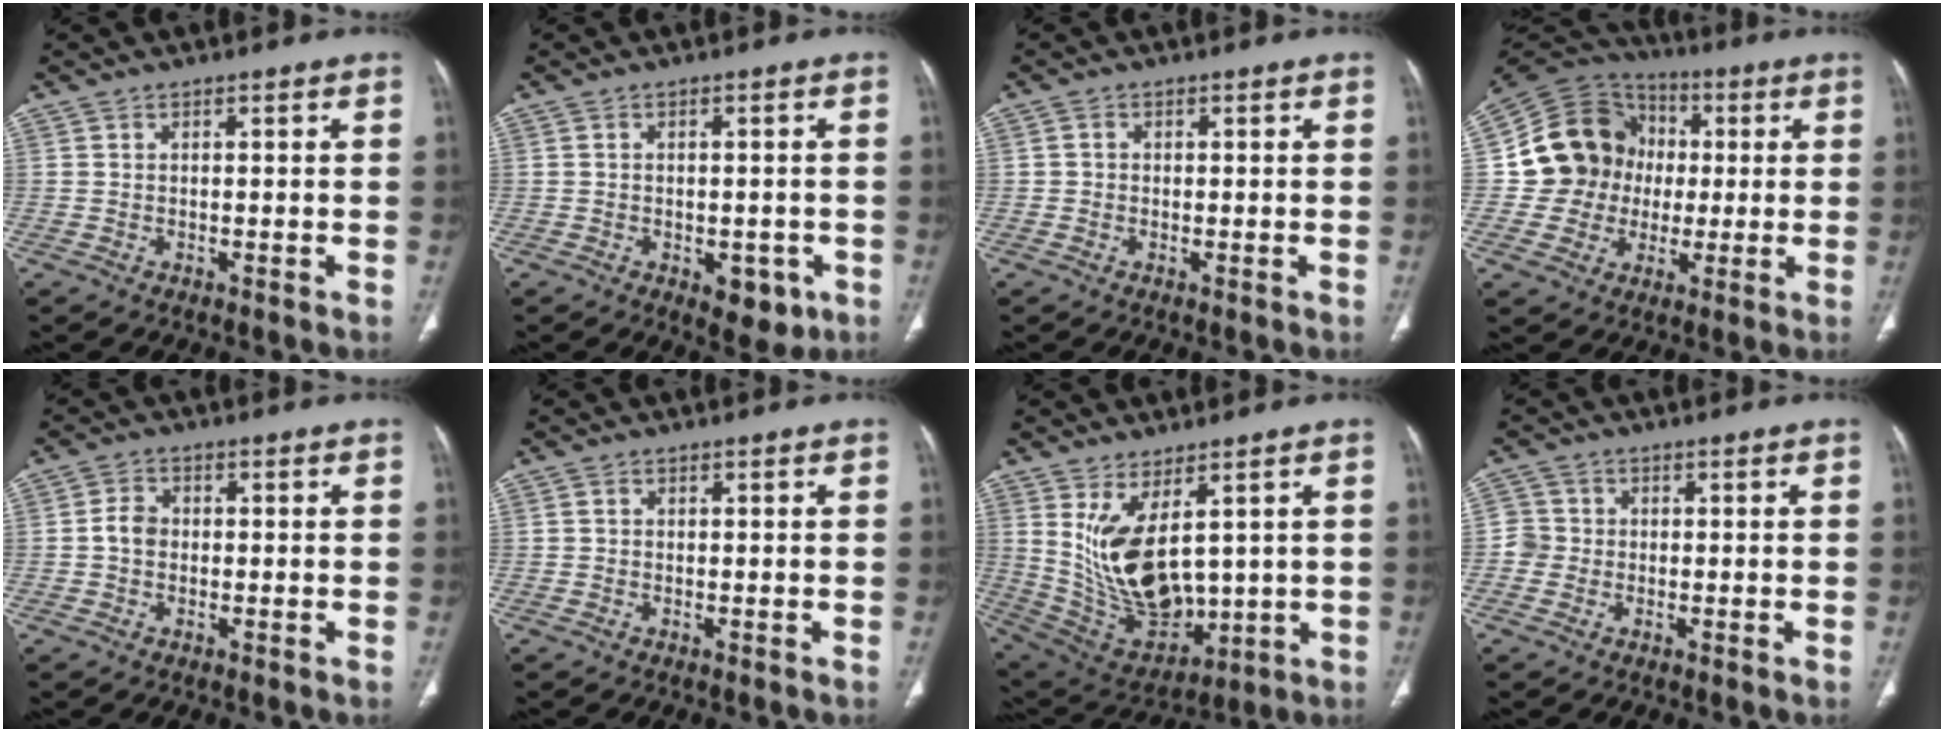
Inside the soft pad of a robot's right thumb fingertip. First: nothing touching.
{"total": 5.6, "force": [-2.1, 3.3, 4.0], "torque": [-0.029, 0.003, -0.018]}
{"total": 1.1, "force": [0.0, 1.0, 0.3], "torque": [-0.001, 0.003, -0.002]}
{"total": 14.1, "force": [0.9, 13.4, 4.5], "torque": [-0.036, 0.021, 0.020]}
{"total": 3.2, "force": [-0.3, 2.6, 1.9], "torque": [-0.028, 0.011, -0.013]}
{"total": 0.6, "force": [0.0, 0.6, 0.2], "torque": [-0.001, 0.002, -0.001]}
{"total": 14.9, "force": [3.7, 7.8, 12.1], "torque": [-0.201, -0.028, 0.105]}
{"total": 3.1, "force": [-0.6, 3.0, 0.4], "torque": [0.012, 0.010, -0.020]}